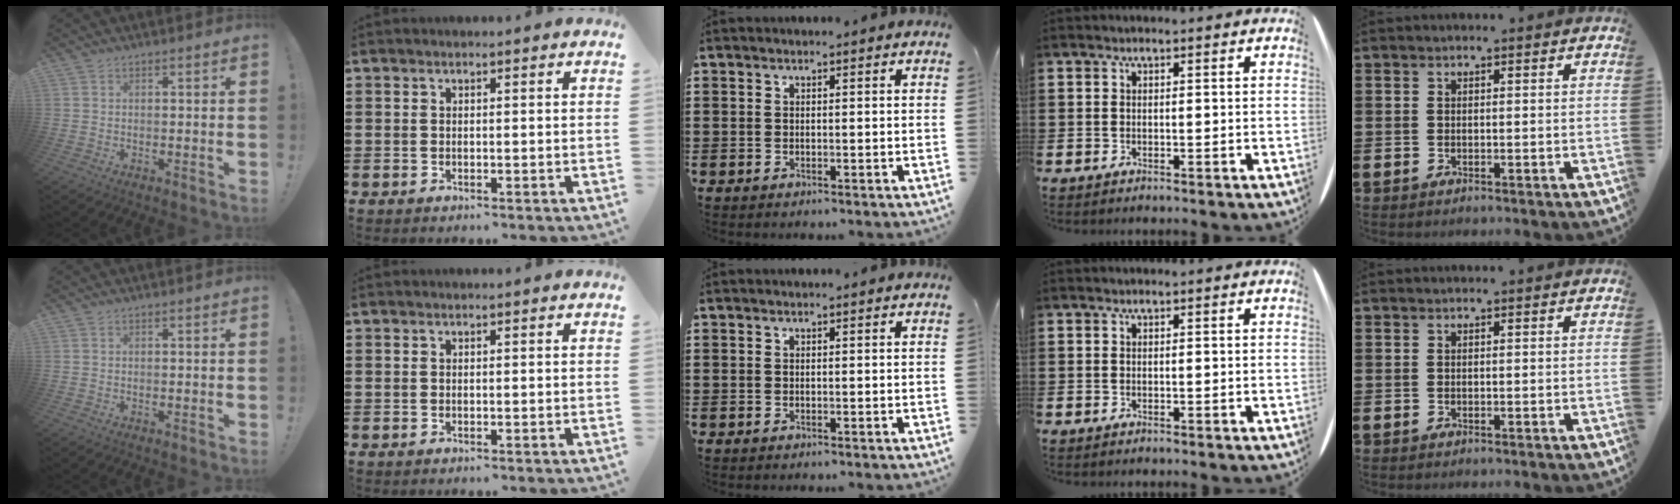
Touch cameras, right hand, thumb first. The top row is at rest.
{}